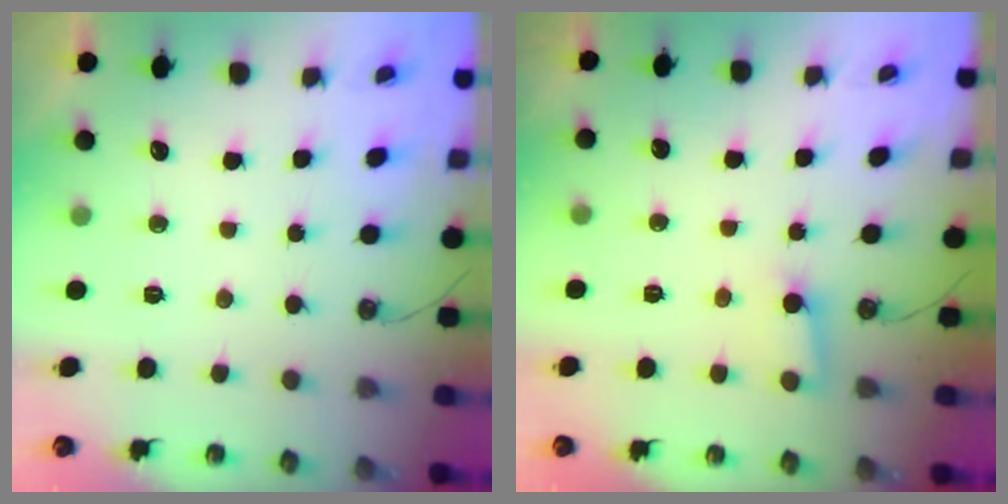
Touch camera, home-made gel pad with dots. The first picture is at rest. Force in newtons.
{"total": 3.0, "press": 2.9, "slide": 0.3}